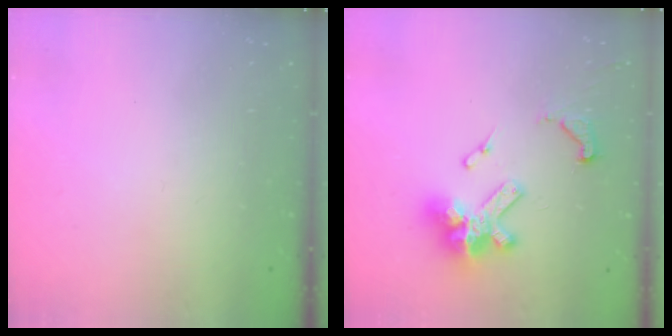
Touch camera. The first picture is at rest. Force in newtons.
{"total": 15.4, "press": 15.3, "slide": 1.8}